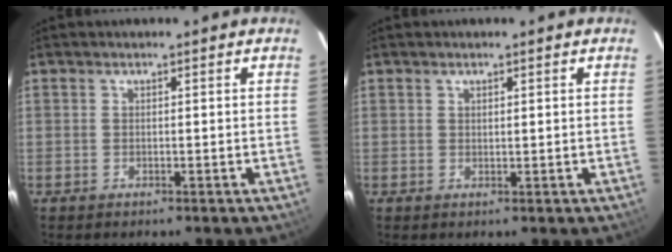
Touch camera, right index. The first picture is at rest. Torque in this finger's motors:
{"motor_torque": [-0.29, 0.05, -0.04, -0.01]}